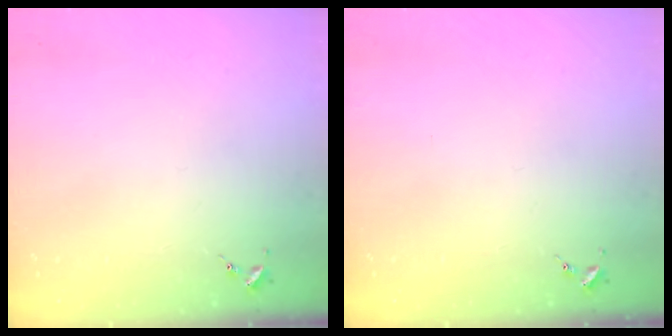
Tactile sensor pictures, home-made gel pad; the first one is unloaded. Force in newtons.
{"total": 0.0}